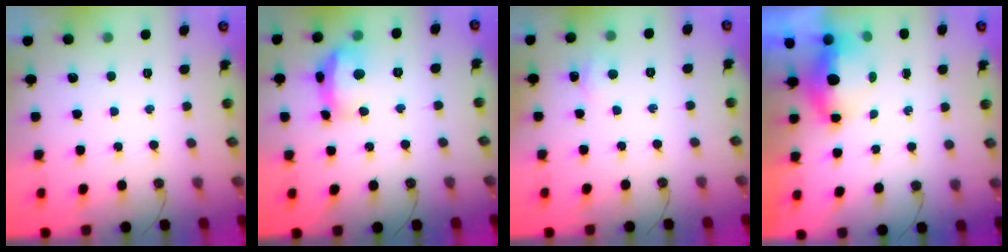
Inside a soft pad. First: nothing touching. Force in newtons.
{"total": 13.4, "press": 13.3, "slide": 1.3}
{"total": 4.6, "press": 4.5, "slide": 0.7}
{"total": 5.5, "press": 5.4, "slide": 0.7}